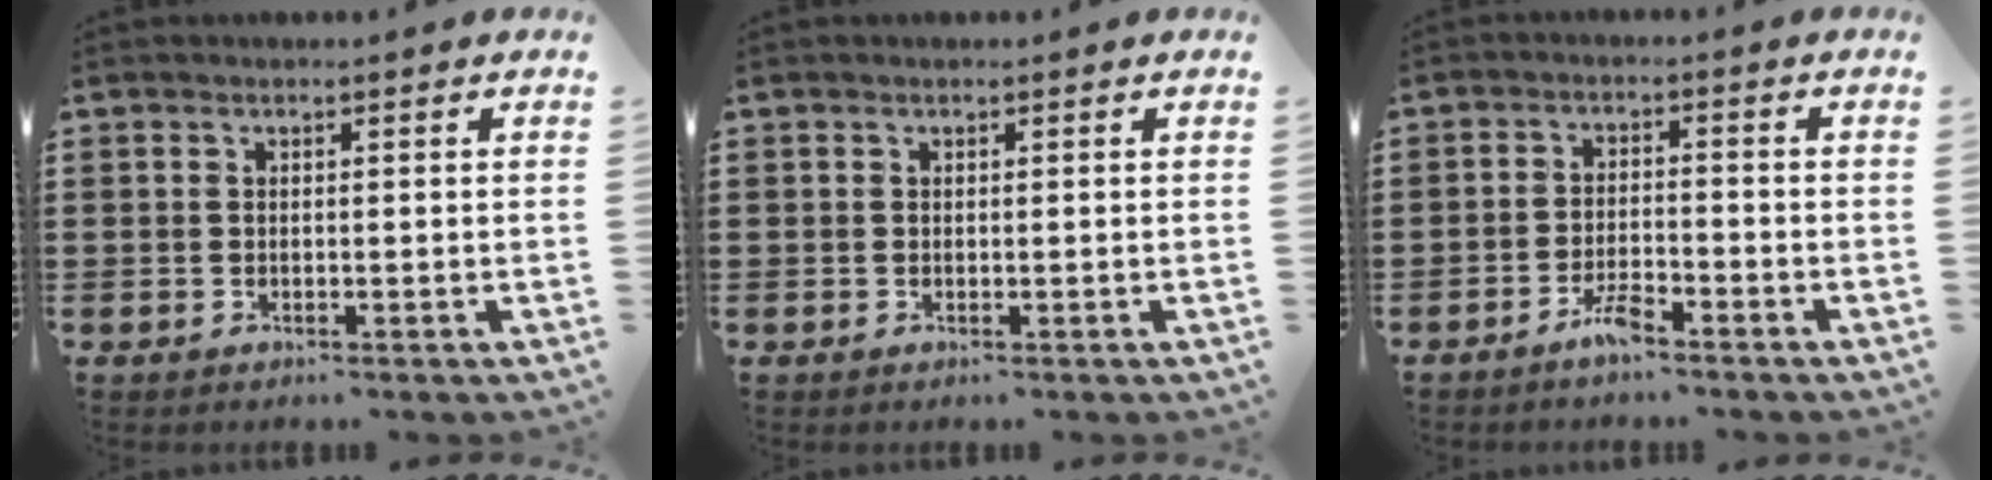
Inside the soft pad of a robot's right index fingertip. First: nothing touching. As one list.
[{"total": 0.0}, {"total": 3.5, "force": [-2.7, 0.5, 2.1], "torque": [-0.043, 0.005, -0.053]}]